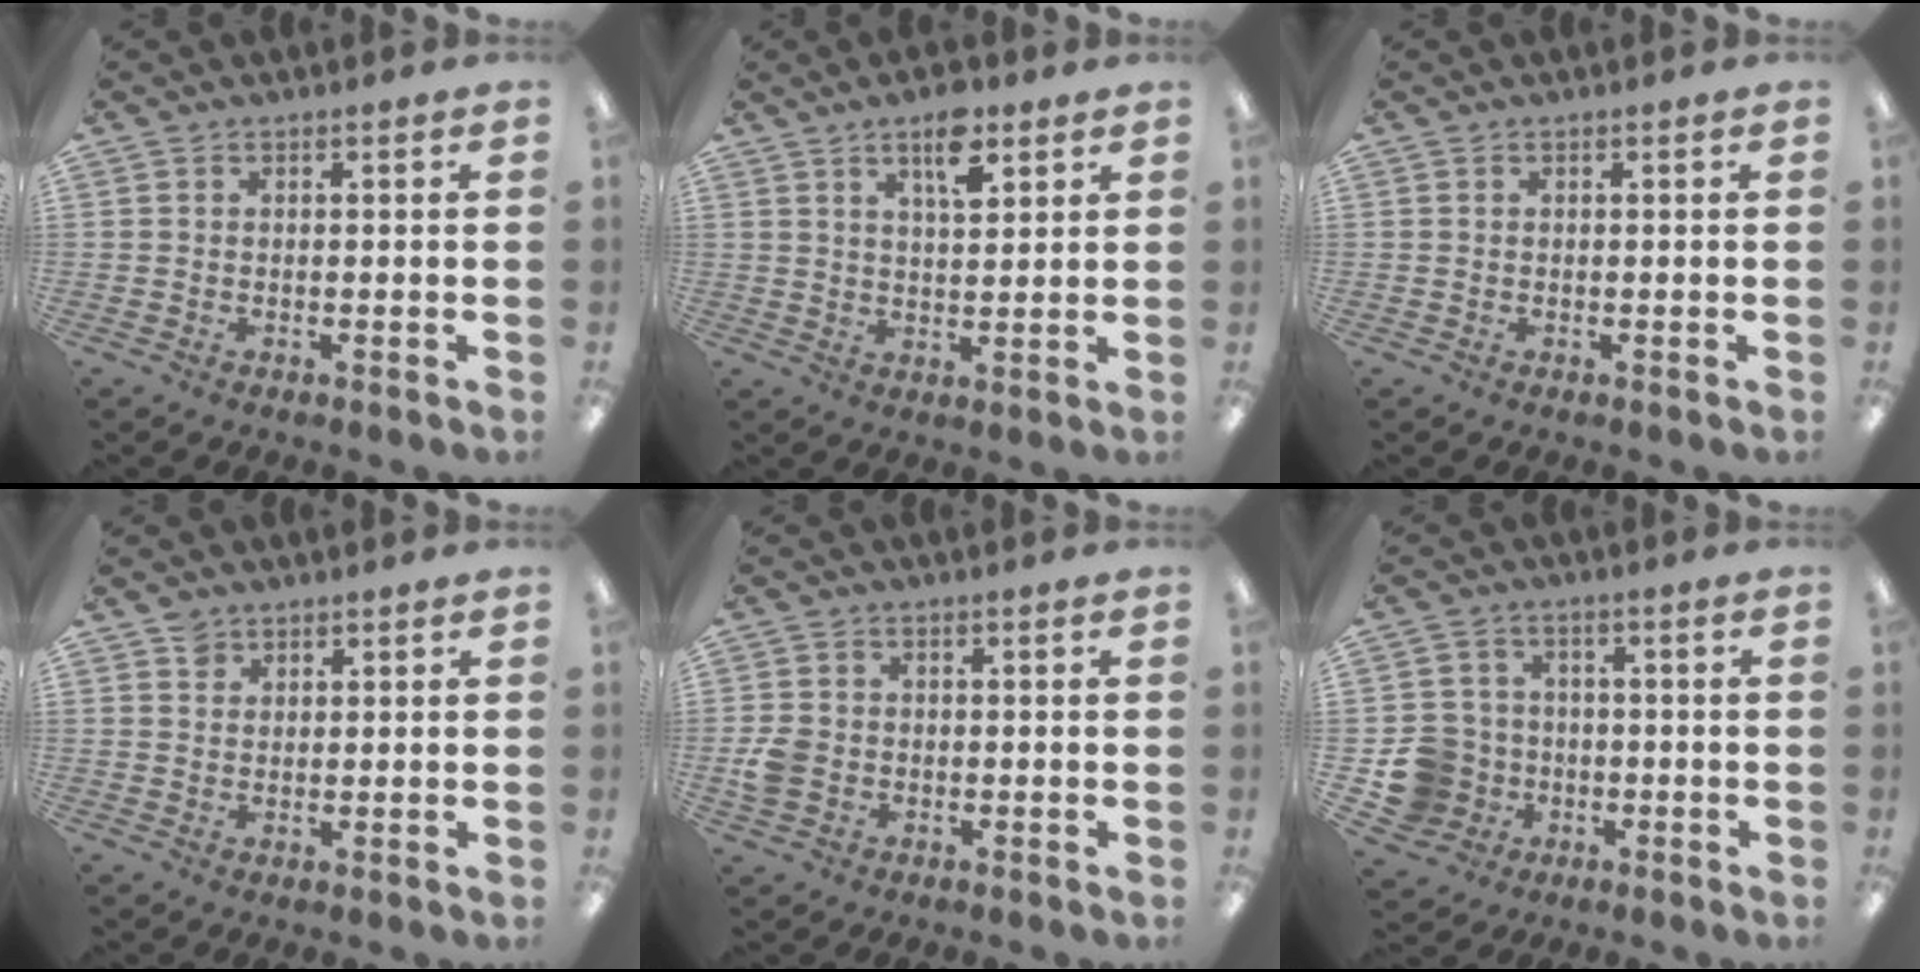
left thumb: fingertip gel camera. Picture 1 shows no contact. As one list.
[{"total": 8.4, "force": [5.0, 3.5, 5.7], "torque": [-0.083, -0.021, 0.081]}, {"total": 0.0}, {"total": 2.3, "force": [1.7, 1.4, 0.3], "torque": [0.001, -0.006, 0.033]}, {"total": 4.9, "force": [-0.9, 4.1, 2.4], "torque": [-0.038, 0.005, -0.016]}, {"total": 9.7, "force": [-2.4, 9.1, 2.5], "torque": [-0.077, 0.026, -0.035]}]